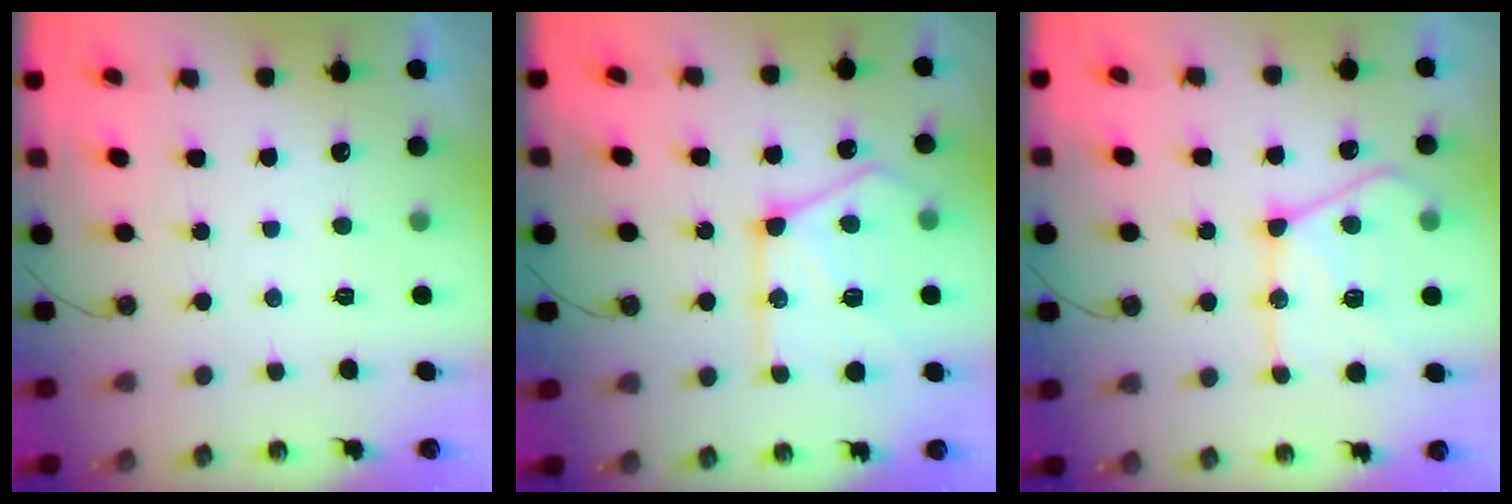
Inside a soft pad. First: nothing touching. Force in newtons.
{"total": 19.0, "press": 18.8, "slide": 2.1}
{"total": 19.4, "press": 19.4, "slide": 1.6}